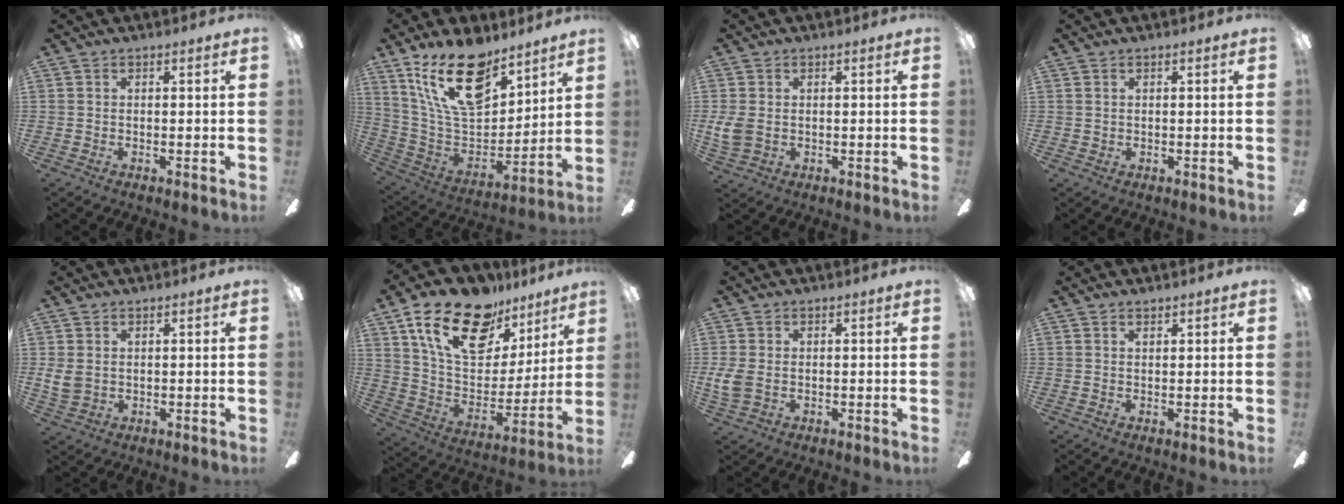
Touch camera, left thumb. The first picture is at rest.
{"total": 22.1, "force": [14.1, 10.9, 13.1], "torque": [-0.242, -0.079, 0.250]}
{"total": 4.5, "force": [0.3, 3.4, 3.0], "torque": [-0.074, 0.001, 0.004]}
{"total": 0.9, "force": [0.6, 0.7, 0.4], "torque": [-0.009, 0.003, 0.010]}
{"total": 4.0, "force": [1.3, 3.0, 2.3], "torque": [-0.053, 0.003, 0.026]}
{"total": 23.1, "force": [13.6, 13.0, 13.3], "torque": [-0.223, -0.060, 0.247]}
{"total": 4.3, "force": [0.1, 3.1, 3.0], "torque": [-0.075, 0.000, 0.000]}
{"total": 1.2, "force": [0.9, 0.5, 0.5], "torque": [-0.012, 0.001, 0.017]}